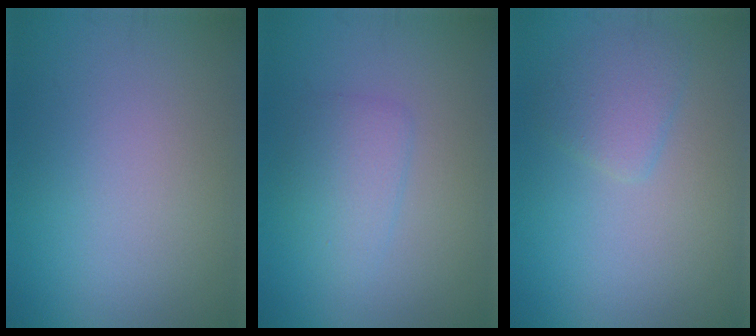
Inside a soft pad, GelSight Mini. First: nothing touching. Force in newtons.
{"total": 2.3, "press": 2.3, "slide": 0.1}
{"total": 2.4, "press": 2.4, "slide": 0.3}